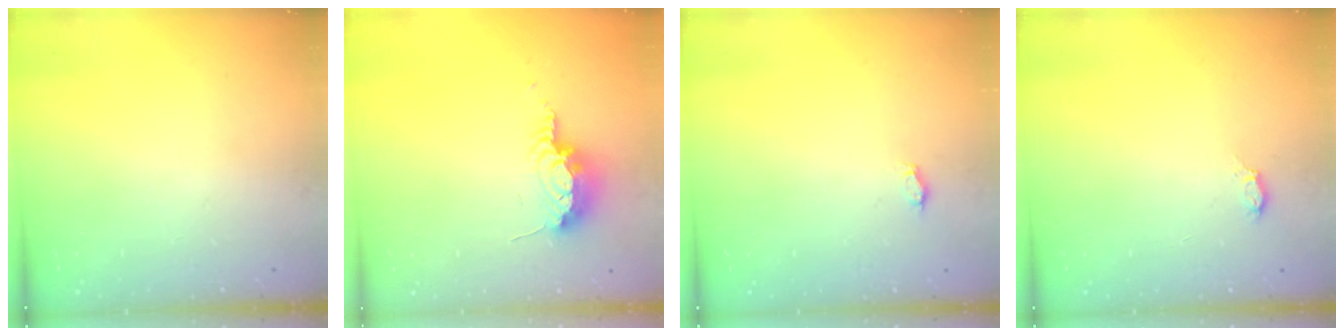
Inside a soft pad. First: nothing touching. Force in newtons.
{"total": 7.9, "press": 7.7, "slide": 1.8}
{"total": 2.7, "press": 2.4, "slide": 1.1}
{"total": 2.0, "press": 2.0, "slide": 0.3}